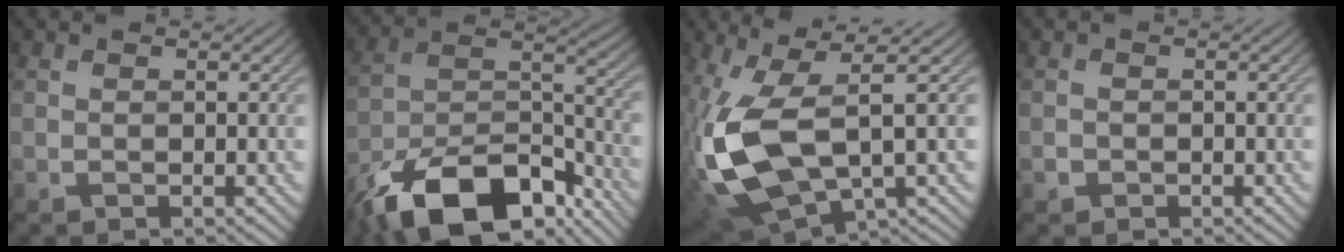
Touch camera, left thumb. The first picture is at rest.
{"total": 17.3, "force": [-12.1, 7.2, 10.0], "torque": [-0.210, -0.029, -0.212]}
{"total": 13.0, "force": [-0.9, 5.7, 11.6], "torque": [-0.280, -0.024, -0.011]}
{"total": 0.9, "force": [-0.5, 0.8, 0.0], "torque": [0.001, -0.003, -0.012]}